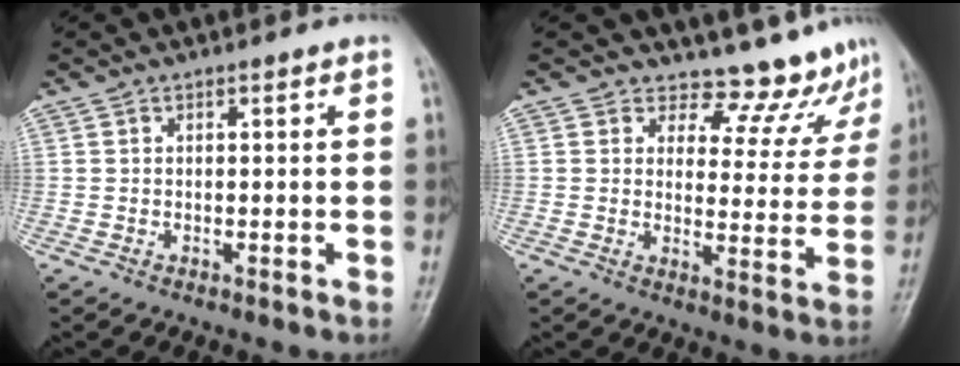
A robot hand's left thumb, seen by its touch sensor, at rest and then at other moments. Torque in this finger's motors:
{"motor_torque": [-0.27, 0.22, -0.12, -0.50, 0.00]}